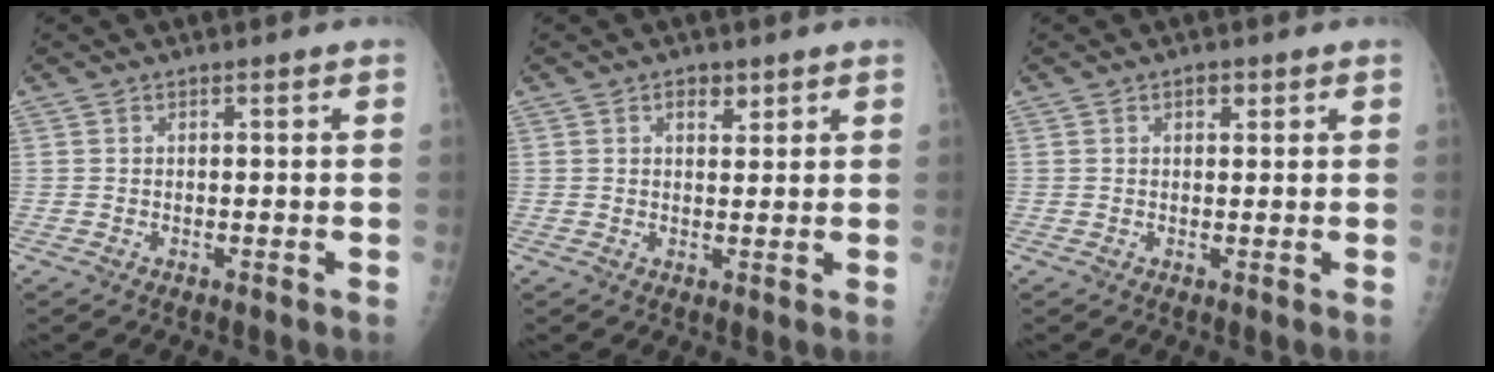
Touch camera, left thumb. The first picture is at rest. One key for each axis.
{"total": 2.5, "fx": 1.5, "fy": 1.5, "fz": 1.4, "tx": -0.004, "ty": -0.008, "tz": 0.024}
{"total": 1.5, "fx": 0.8, "fy": 1.0, "fz": 0.9, "tx": -0.002, "ty": -0.002, "tz": 0.011}